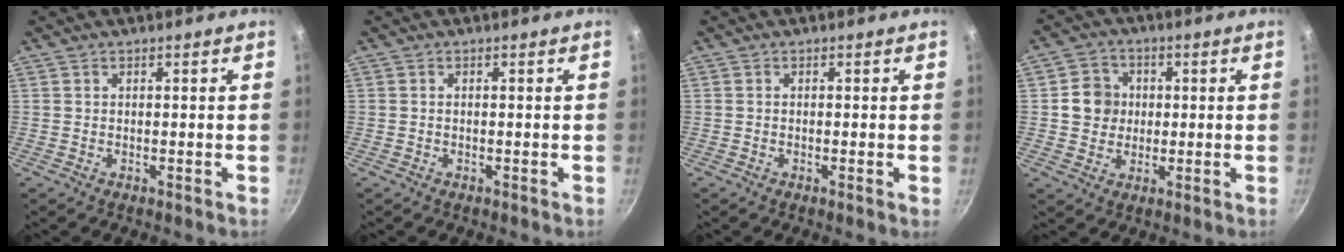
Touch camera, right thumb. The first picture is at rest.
{"total": 0.0}
{"total": 0.7, "force": [-0.3, -0.1, 0.7], "torque": [-0.011, -0.002, -0.008]}
{"total": 6.6, "force": [0.6, 6.1, 2.4], "torque": [-0.006, 0.006, 0.000]}